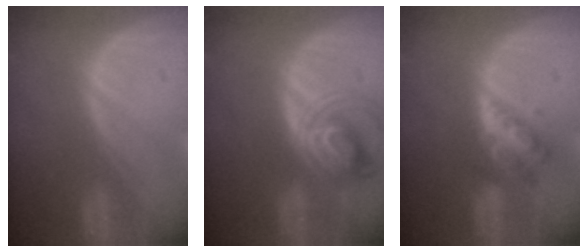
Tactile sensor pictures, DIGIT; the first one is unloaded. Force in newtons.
{"total": 7.8, "press": 6.8, "slide": 3.7}
{"total": 4.6, "press": 4.6, "slide": 0.5}